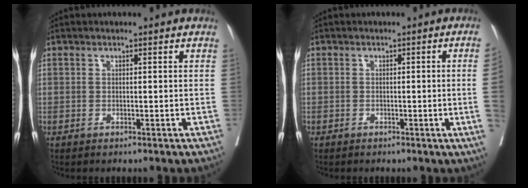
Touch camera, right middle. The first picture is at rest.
{"total": 3.3, "force": [-0.4, -1.3, 3.0], "torque": [-0.036, -0.004, -0.005]}